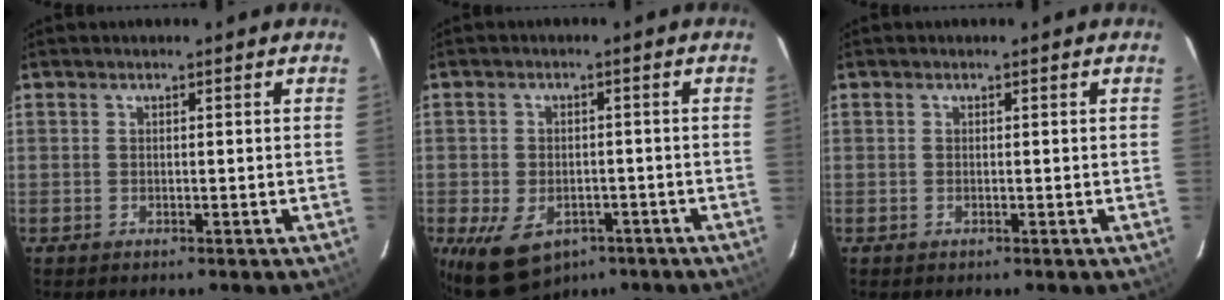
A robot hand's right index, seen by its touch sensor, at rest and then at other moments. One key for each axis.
{"total": 10.6, "fx": -5.8, "fy": 6.9, "fz": 5.5, "tx": -0.126, "ty": -0.015, "tz": -0.077}
{"total": 0.0}